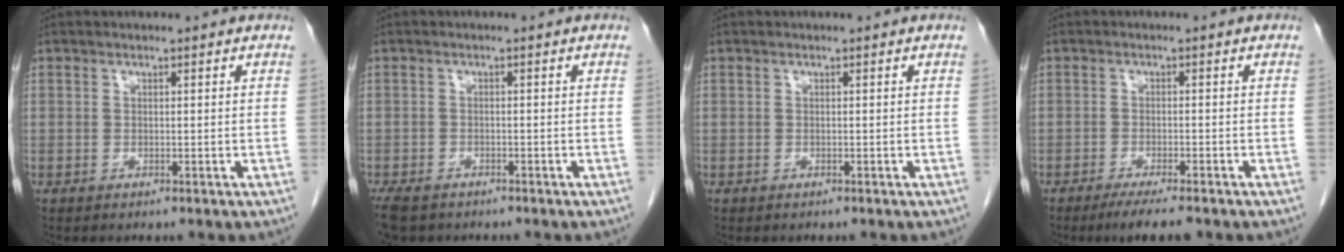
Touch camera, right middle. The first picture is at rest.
{"total": 5.3, "force": [-4.1, 2.6, 2.2], "torque": [-0.037, -0.006, -0.065]}
{"total": 0.0}
{"total": 5.2, "force": [-4.0, 0.6, 3.3], "torque": [-0.048, -0.010, -0.060]}